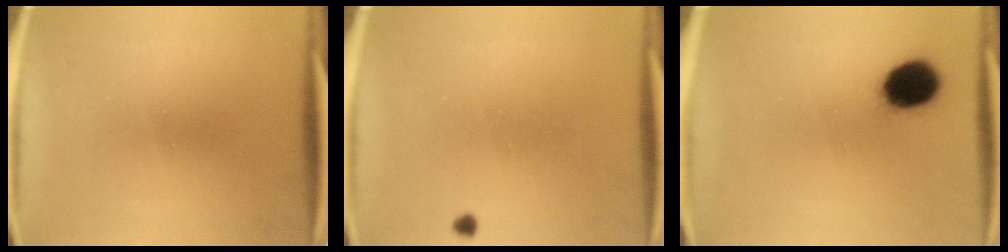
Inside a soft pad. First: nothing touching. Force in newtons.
{"total": 0.7}
{"total": 11.1}